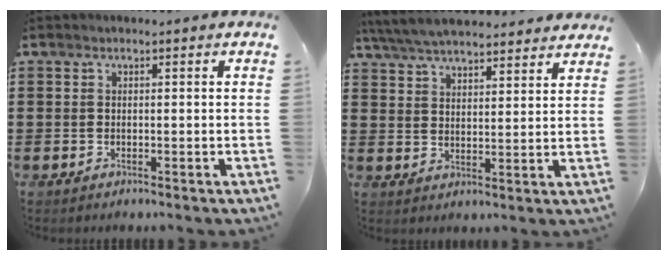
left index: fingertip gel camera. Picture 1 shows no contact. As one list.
[{"total": 6.1, "force": [5.8, 0.7, 1.7], "torque": [-0.054, -0.021, 0.106]}]